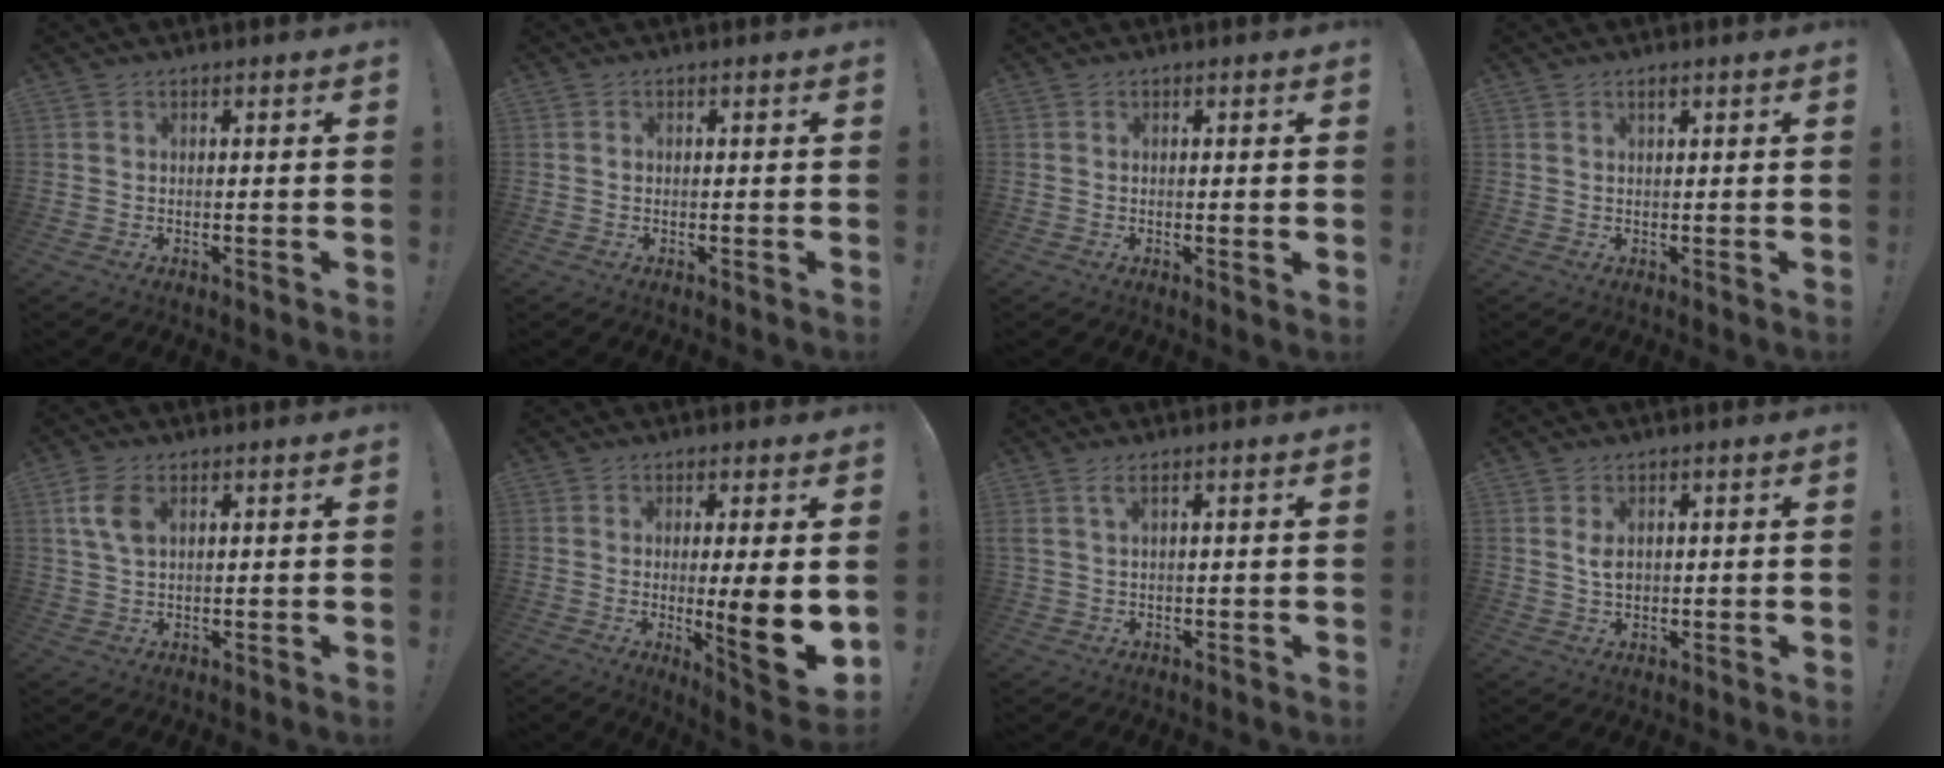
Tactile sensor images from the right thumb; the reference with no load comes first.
{"total": 0.6, "force": [-0.3, 0.5, 0.1], "torque": [-0.003, 0.003, -0.004]}
{"total": 1.2, "force": [0.3, -0.2, 1.2], "torque": [-0.015, -0.003, 0.003]}
{"total": 1.0, "force": [0.7, 0.3, 0.6], "torque": [-0.007, -0.002, 0.011]}
{"total": 6.4, "force": [2.4, 3.8, 4.5], "torque": [-0.101, 0.000, 0.046]}
{"total": 12.5, "force": [-1.0, 1.4, 12.4], "torque": [-0.164, -0.017, -0.008]}
{"total": 2.4, "force": [1.0, 0.3, 2.2], "torque": [-0.046, 0.001, 0.018]}
{"total": 3.1, "force": [0.7, 2.1, 2.2], "torque": [-0.027, -0.003, 0.009]}